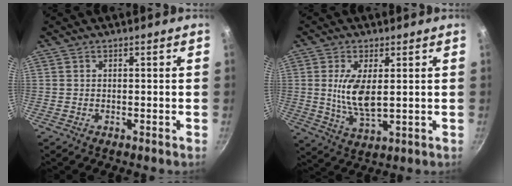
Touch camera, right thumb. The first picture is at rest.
{"total": 8.6, "force": [1.2, 3.6, 7.7], "torque": [-0.147, -0.013, 0.030]}